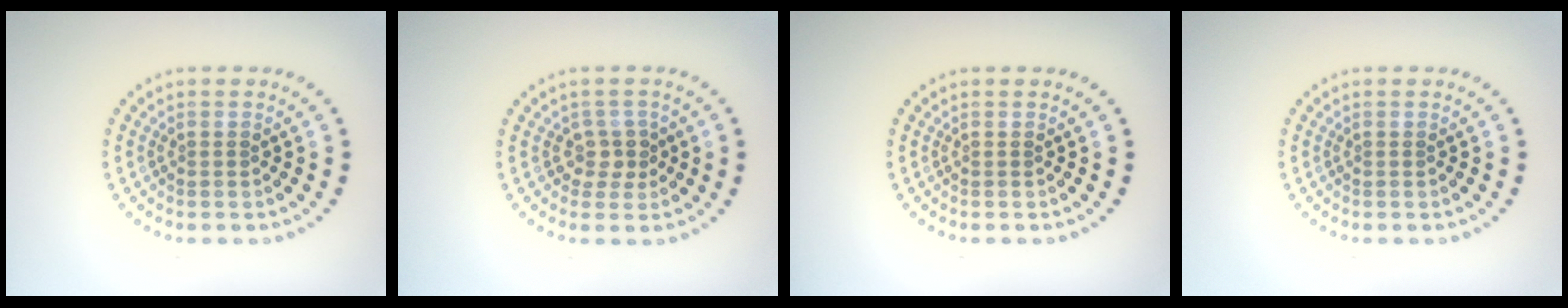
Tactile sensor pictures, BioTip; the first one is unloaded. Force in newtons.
{"total": 2.0, "press": 1.6, "slide": 1.2}
{"total": 0.0}
{"total": 0.0}